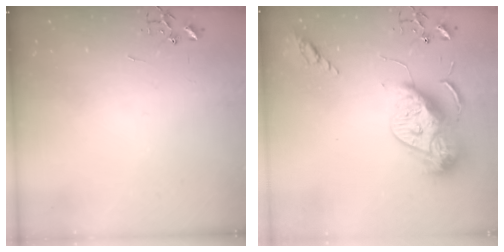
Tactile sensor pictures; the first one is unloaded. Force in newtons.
{"total": 15.7, "press": 15.6, "slide": 1.7}